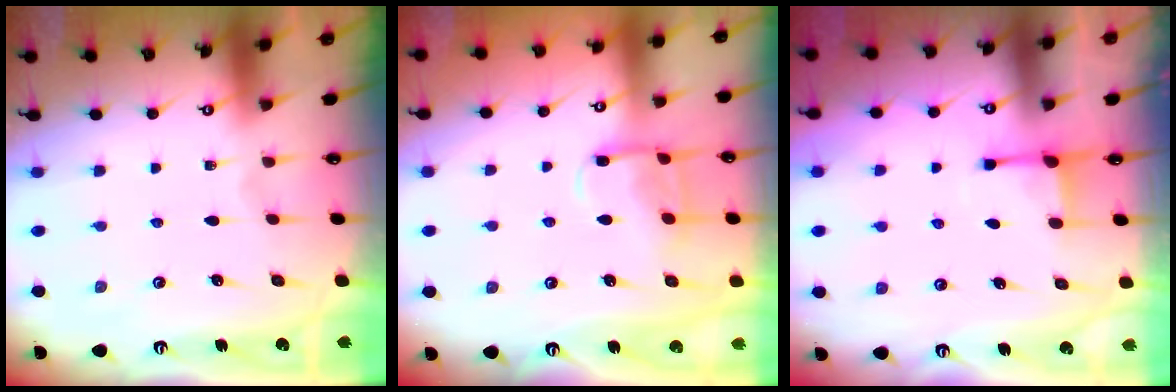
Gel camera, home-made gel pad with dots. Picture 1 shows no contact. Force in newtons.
{"total": 9.9, "press": 9.8, "slide": 1.1}
{"total": 2.3, "press": 2.2, "slide": 0.6}